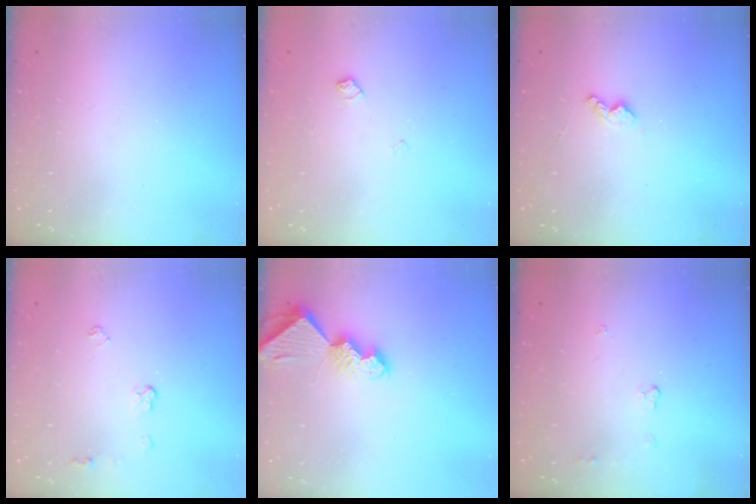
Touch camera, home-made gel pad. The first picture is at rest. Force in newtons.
{"total": 5.2, "press": 5.2, "slide": 0.5}
{"total": 5.9, "press": 5.9, "slide": 0.5}
{"total": 4.0, "press": 4.0, "slide": 0.7}
{"total": 7.4, "press": 7.3, "slide": 1.1}
{"total": 3.6, "press": 3.6, "slide": 0.1}